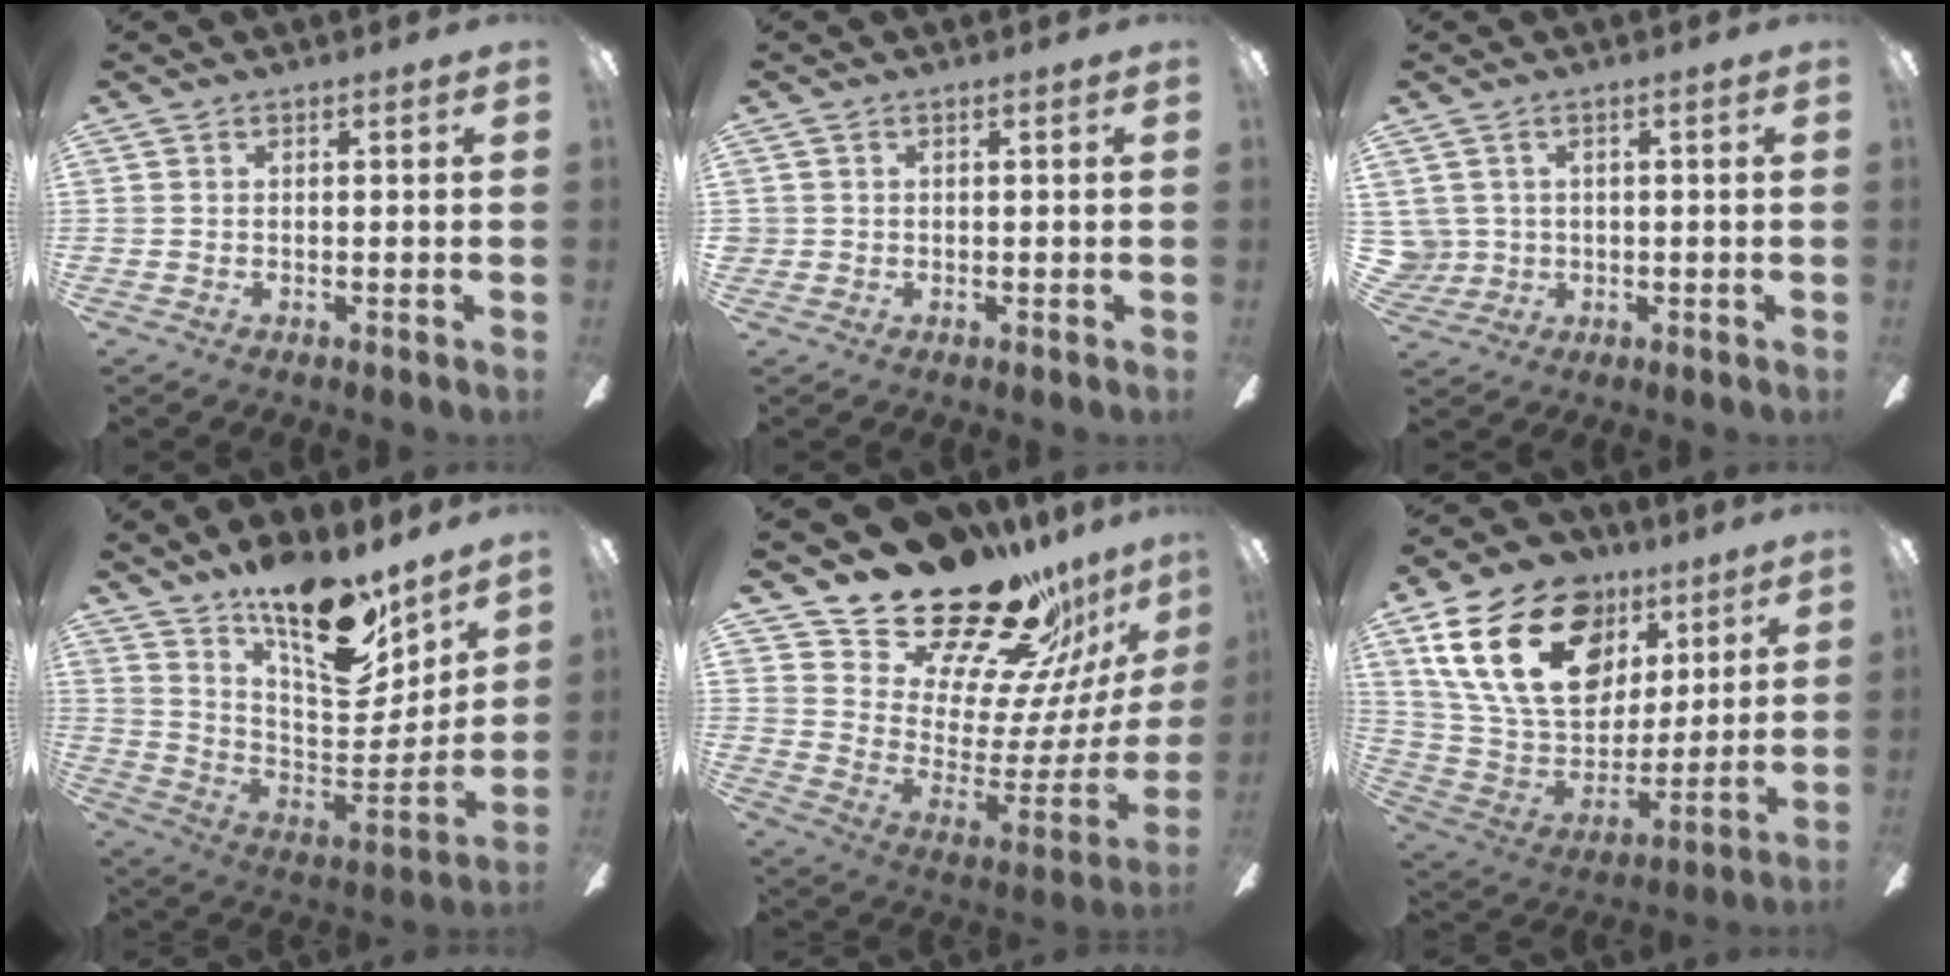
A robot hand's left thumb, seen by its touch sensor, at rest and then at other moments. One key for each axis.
{"total": 1.0, "fx": 0.3, "fy": 1.0, "fz": 0.1, "tx": -0.003, "ty": 0.004, "tz": 0.005}
{"total": 4.0, "fx": 1.0, "fy": 3.8, "fz": 0.5, "tx": -0.037, "ty": 0.005, "tz": 0.019}
{"total": 20.4, "fx": 15.6, "fy": 6.9, "fz": 11.1, "tx": -0.166, "ty": -0.129, "tz": 0.269}
{"total": 26.9, "fx": 22.9, "fy": 9.8, "fz": 10.3, "tx": -0.160, "ty": -0.176, "tz": 0.408}
{"total": 25.9, "fx": 11.9, "fy": 16.7, "fz": 15.9, "tx": -0.290, "ty": -0.044, "tz": 0.218}